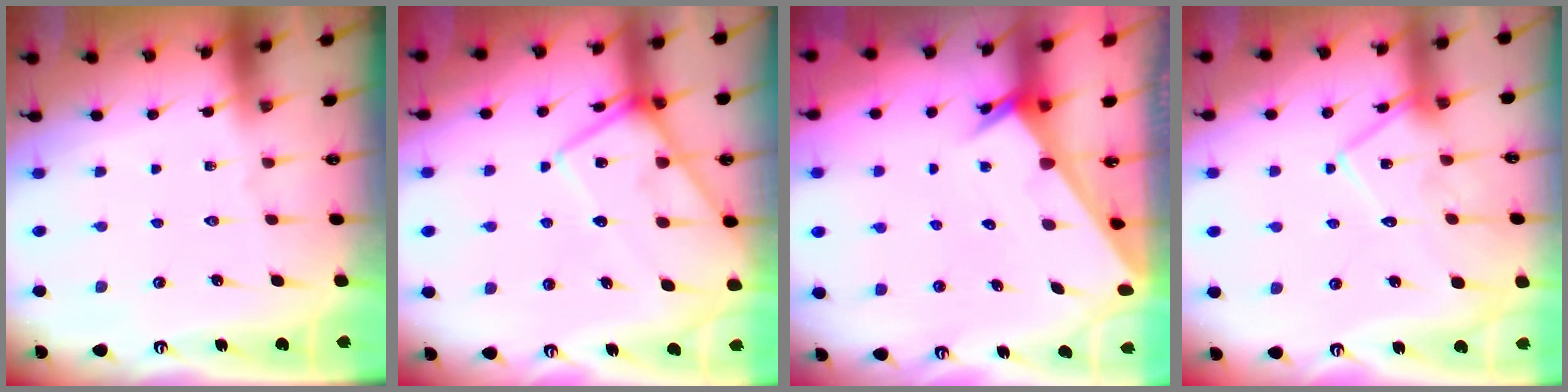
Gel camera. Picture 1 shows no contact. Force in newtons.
{"total": 14.2, "press": 14.1, "slide": 1.2}
{"total": 2.3, "press": 2.3, "slide": 0.1}
{"total": 13.8, "press": 13.8, "slide": 0.7}